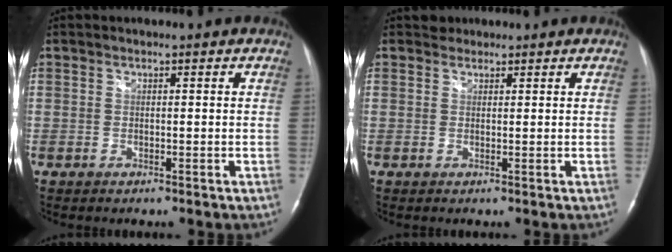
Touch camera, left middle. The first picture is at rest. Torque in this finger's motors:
{"motor_torque": [0.07, 0.05, -0.17, 0.00]}